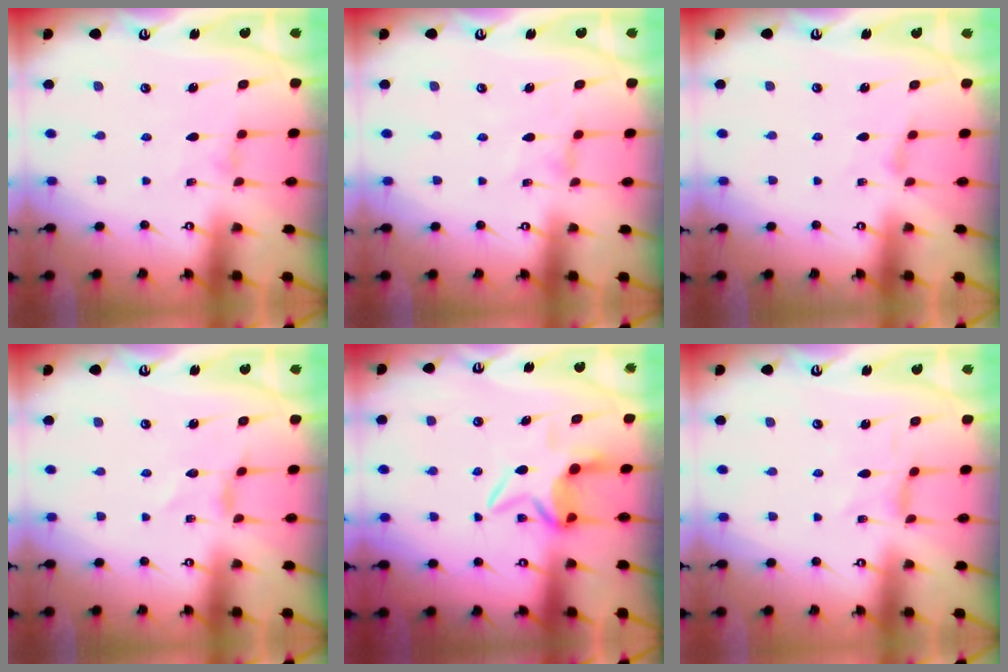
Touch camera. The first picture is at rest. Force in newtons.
{"total": 0.6, "press": 0.6, "slide": 0.2}
{"total": 1.9, "press": 1.9, "slide": 0.4}
{"total": 1.4, "press": 1.4, "slide": 0.2}
{"total": 6.5, "press": 6.5, "slide": 0.9}
{"total": 0.8, "press": 0.8, "slide": 0.2}